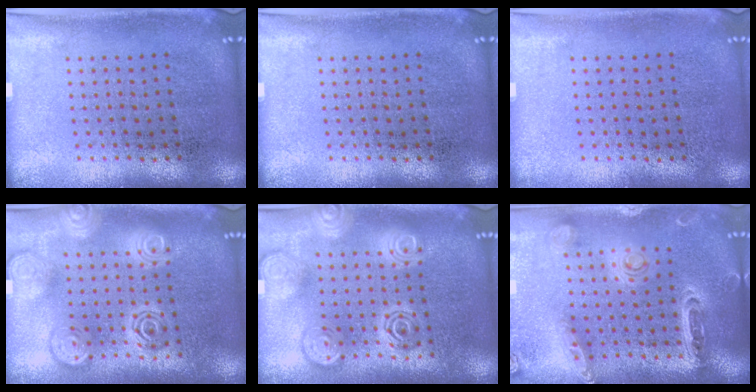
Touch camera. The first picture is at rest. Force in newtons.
{"total": 0.0}
{"total": 0.0}
{"total": 3.2, "press": 3.1, "slide": 0.5}
{"total": 3.2, "press": 3.1, "slide": 0.5}
{"total": 1.2, "press": 1.2, "slide": 0.2}